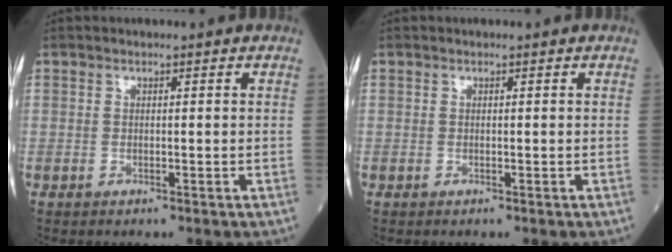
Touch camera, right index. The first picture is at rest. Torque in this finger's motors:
{"motor_torque": [0.00, 0.00, 0.00, 0.00]}